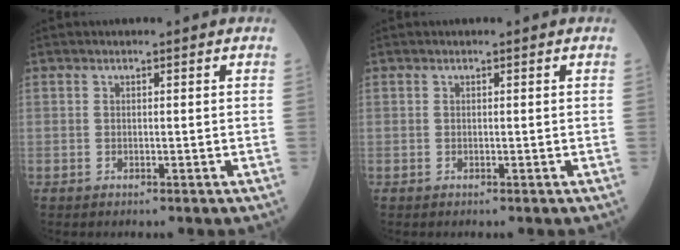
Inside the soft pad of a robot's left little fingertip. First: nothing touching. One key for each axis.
{"total": 0.0}